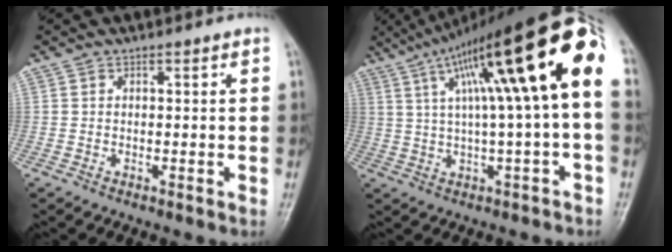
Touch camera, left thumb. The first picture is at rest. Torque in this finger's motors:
{"motor_torque": [2.61, 2.40, 2.62, -0.16, 0.57]}